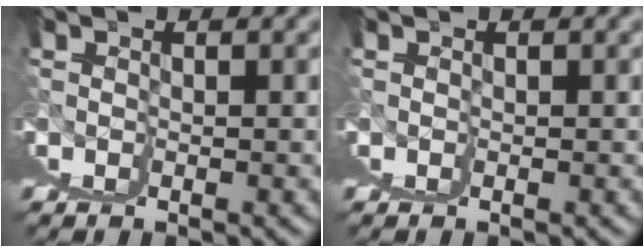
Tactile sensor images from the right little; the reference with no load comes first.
{"total": 0.0}